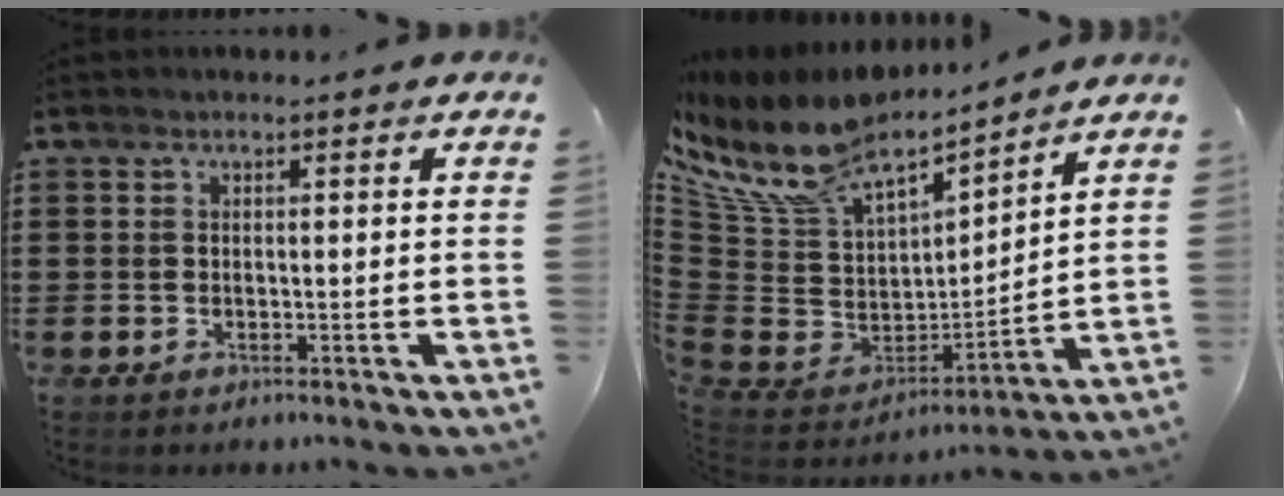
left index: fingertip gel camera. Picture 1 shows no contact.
{"total": 11.0, "force": [8.3, 4.6, 5.7], "torque": [-0.163, -0.065, 0.142]}